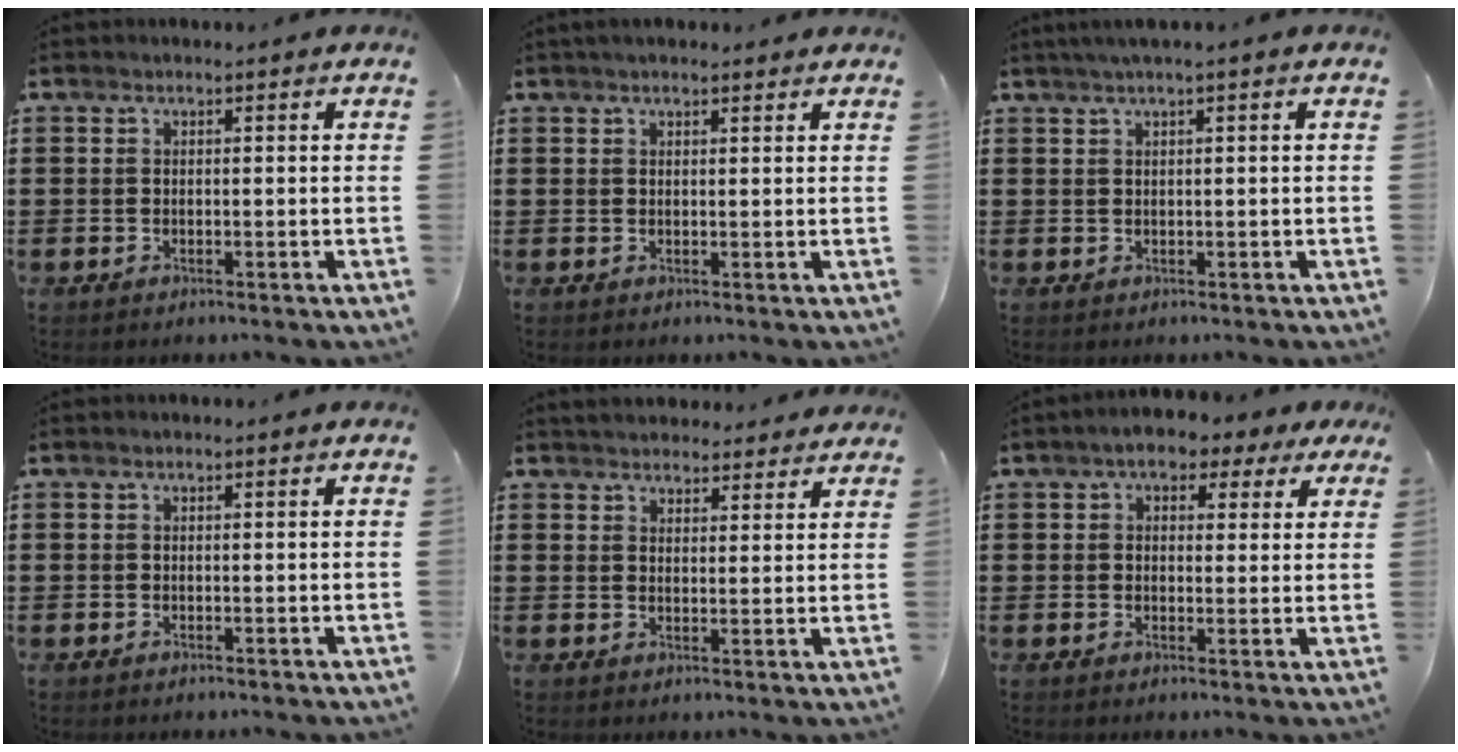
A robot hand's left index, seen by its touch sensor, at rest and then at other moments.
{"total": 1.4, "force": [1.2, 0.3, 0.5], "torque": [-0.011, 0.004, 0.024]}
{"total": 1.3, "force": [0.4, -0.1, 1.2], "torque": [-0.020, -0.001, 0.008]}
{"total": 0.0}
{"total": 3.1, "force": [3.1, 0.5, 0.0], "torque": [-0.009, -0.009, 0.059]}
{"total": 4.1, "force": [2.6, 2.1, 2.4], "torque": [-0.050, 0.005, 0.043]}